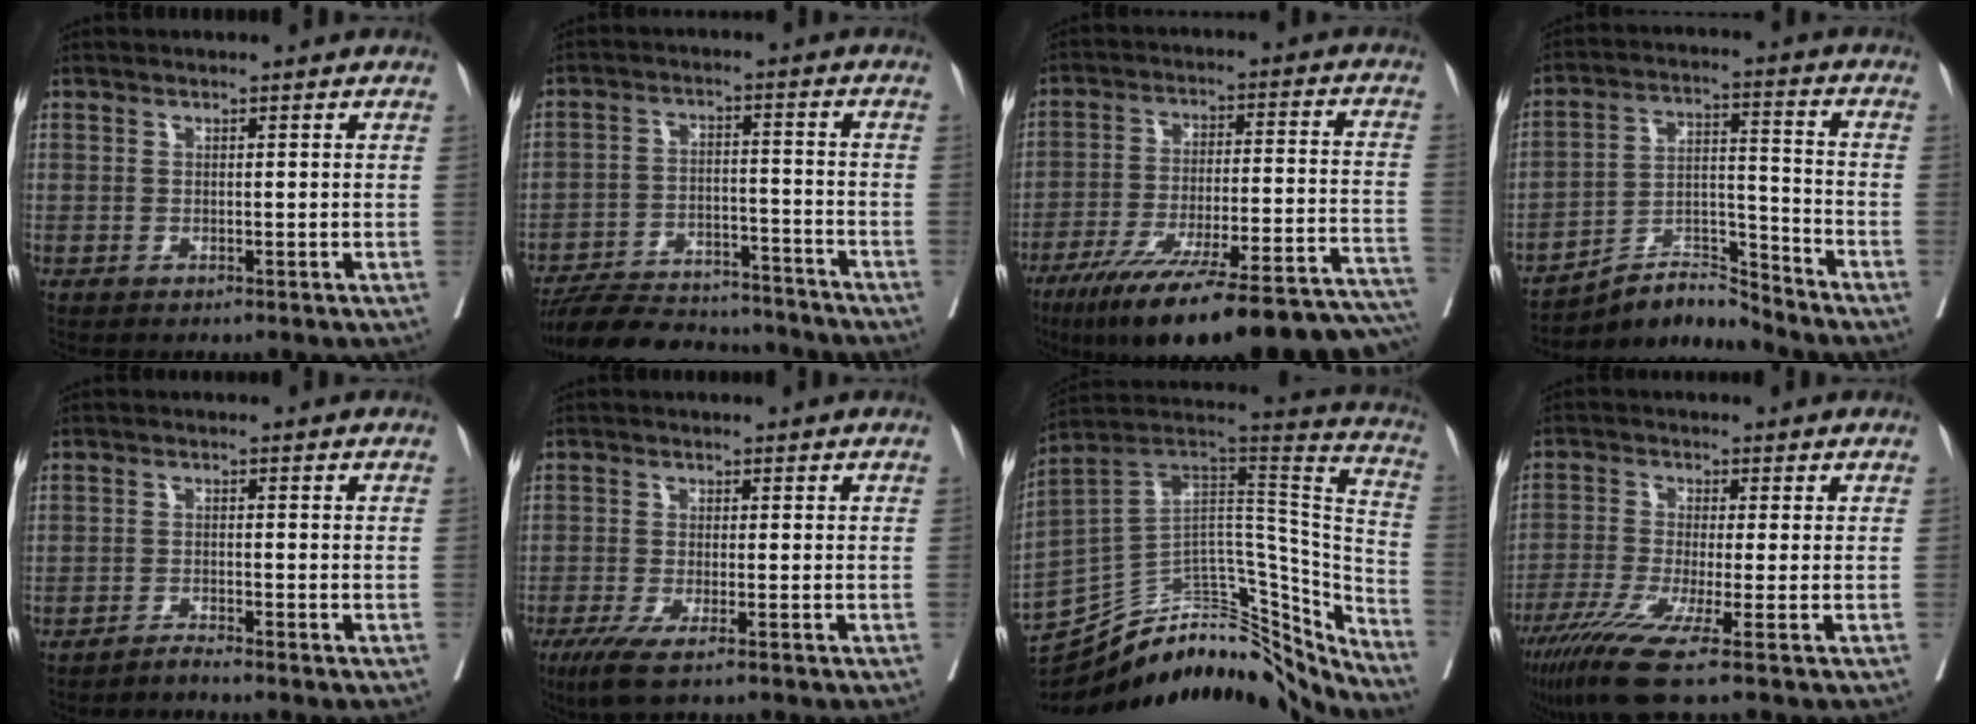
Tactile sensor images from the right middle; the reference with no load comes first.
{"total": 16.8, "force": [-15.6, 3.9, 4.8], "torque": [-0.090, 0.002, -0.233]}
{"total": 29.3, "force": [-23.1, 3.5, 17.7], "torque": [-0.187, -0.012, -0.326]}
{"total": 8.8, "force": [-8.7, -0.3, 0.7], "torque": [-0.015, 0.032, -0.162]}
{"total": 1.5, "force": [-1.5, -0.5, 0.1], "torque": [0.000, -0.003, -0.028]}
{"total": 5.1, "force": [-3.5, -0.1, 3.8], "torque": [-0.065, -0.017, -0.064]}
{"total": 30.7, "force": [-25.7, 10.9, 12.9], "torque": [-0.177, 0.043, -0.368]}
{"total": 10.4, "force": [-6.8, -0.7, 7.9], "torque": [-0.135, -0.033, -0.119]}